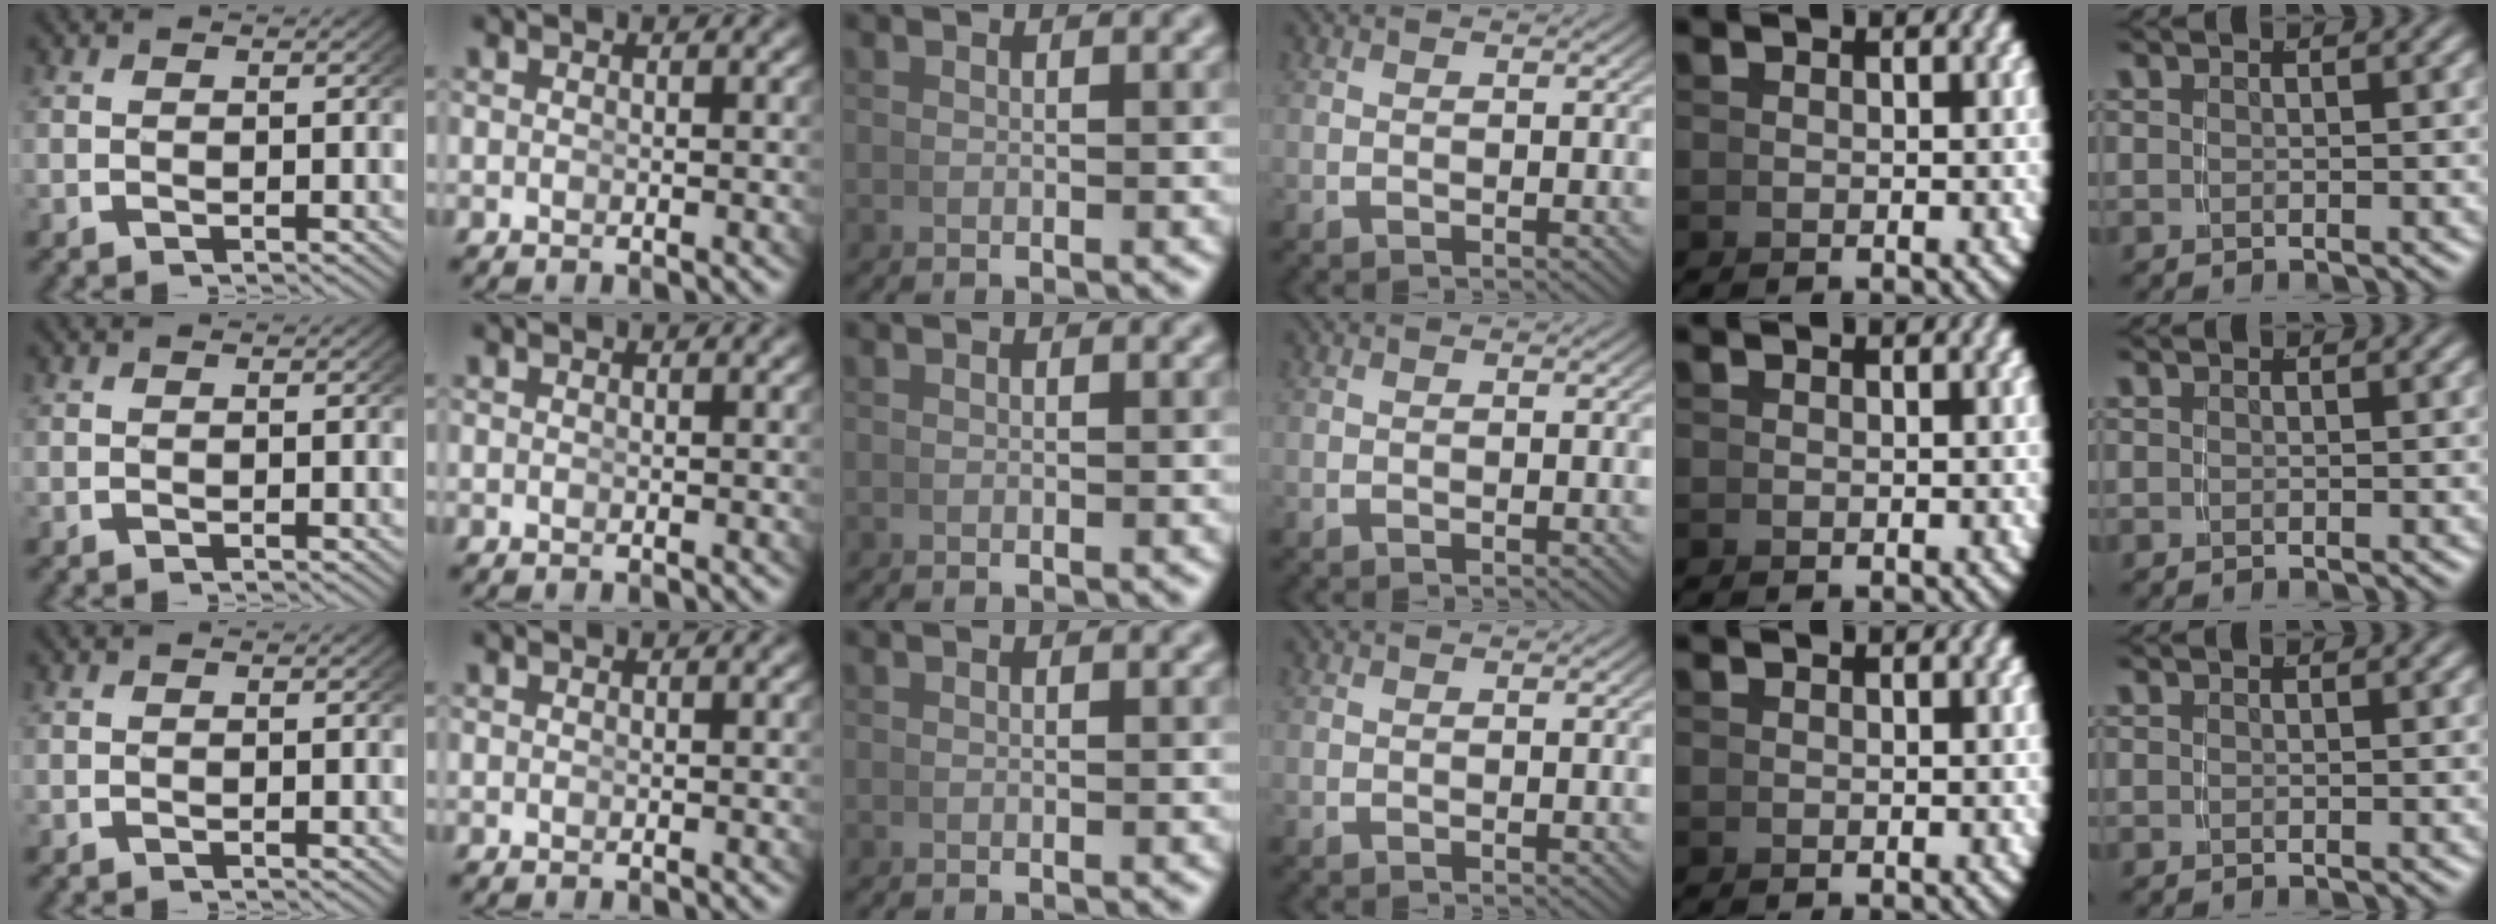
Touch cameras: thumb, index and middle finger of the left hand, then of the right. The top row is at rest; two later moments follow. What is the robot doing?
{"motion": "lift_and_place", "object": "dispenser bottle"}